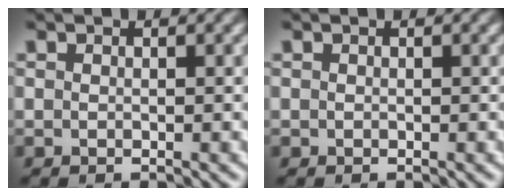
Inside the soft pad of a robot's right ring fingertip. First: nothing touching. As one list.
[{"total": 0.0}]